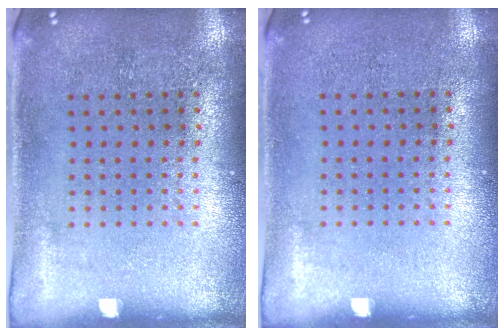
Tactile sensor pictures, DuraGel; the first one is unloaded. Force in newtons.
{"total": 0.0}